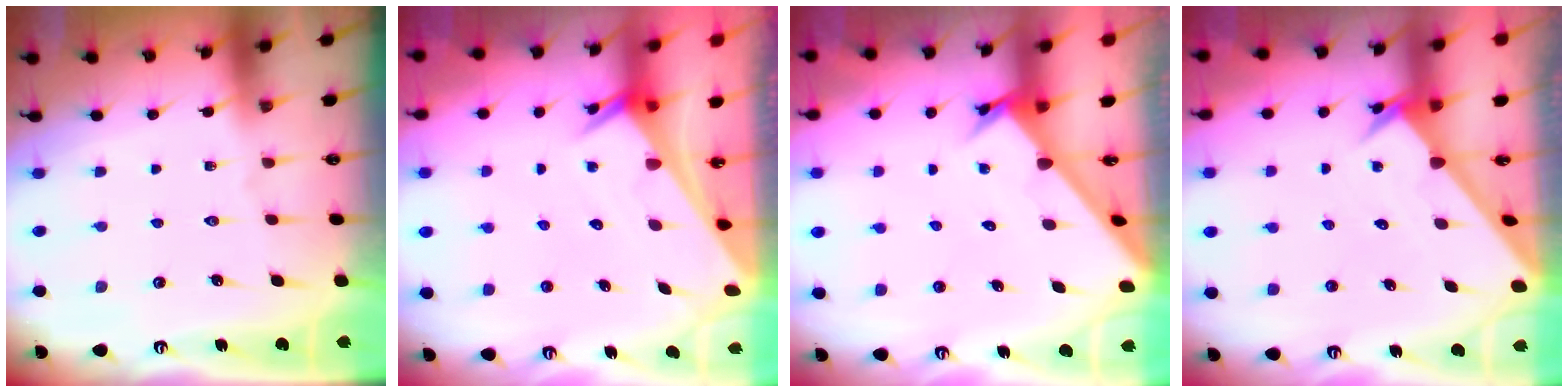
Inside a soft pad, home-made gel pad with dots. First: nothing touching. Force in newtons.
{"total": 2.6, "press": 2.6, "slide": 0.1}
{"total": 2.6, "press": 2.6, "slide": 0.3}
{"total": 2.9, "press": 2.9, "slide": 0.1}